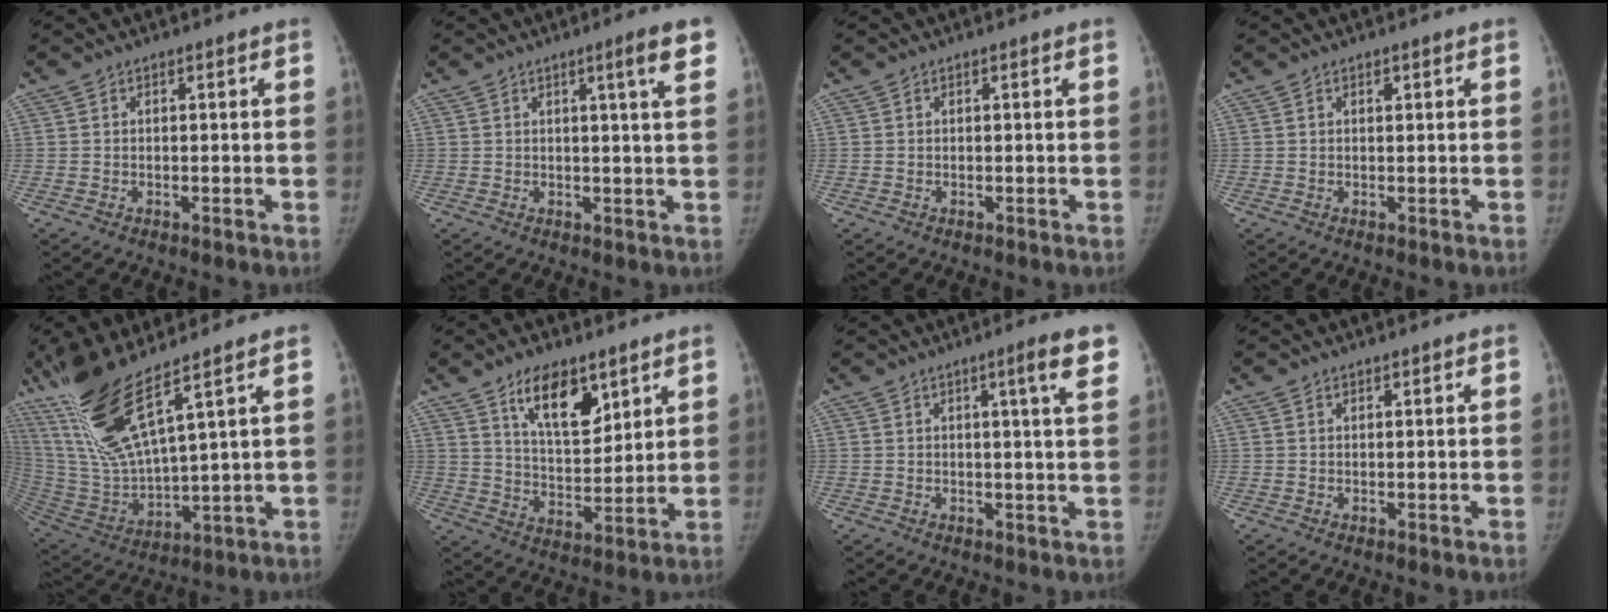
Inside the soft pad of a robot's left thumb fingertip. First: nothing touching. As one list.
[{"total": 5.2, "force": [2.7, -0.1, 4.4], "torque": [-0.055, -0.014, 0.036]}, {"total": 0.0}, {"total": 0.5, "force": [0.3, 0.3, 0.3], "torque": [0.005, -0.007, 0.004]}, {"total": 18.6, "force": [11.5, 2.9, 14.3], "torque": [-0.295, -0.060, 0.237]}, {"total": 12.2, "force": [7.3, 5.8, 7.9], "torque": [-0.096, -0.055, 0.132]}, {"total": 5.8, "force": [3.1, 0.0, 4.9], "torque": [-0.062, -0.015, 0.041]}, {"total": 0.6, "force": [0.6, 0.2, -0.1], "torque": [0.010, -0.011, 0.009]}]